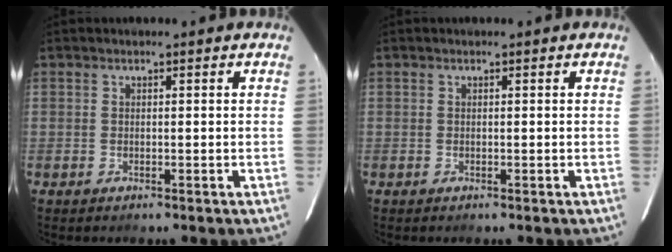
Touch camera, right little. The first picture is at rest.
{"total": 0.0}